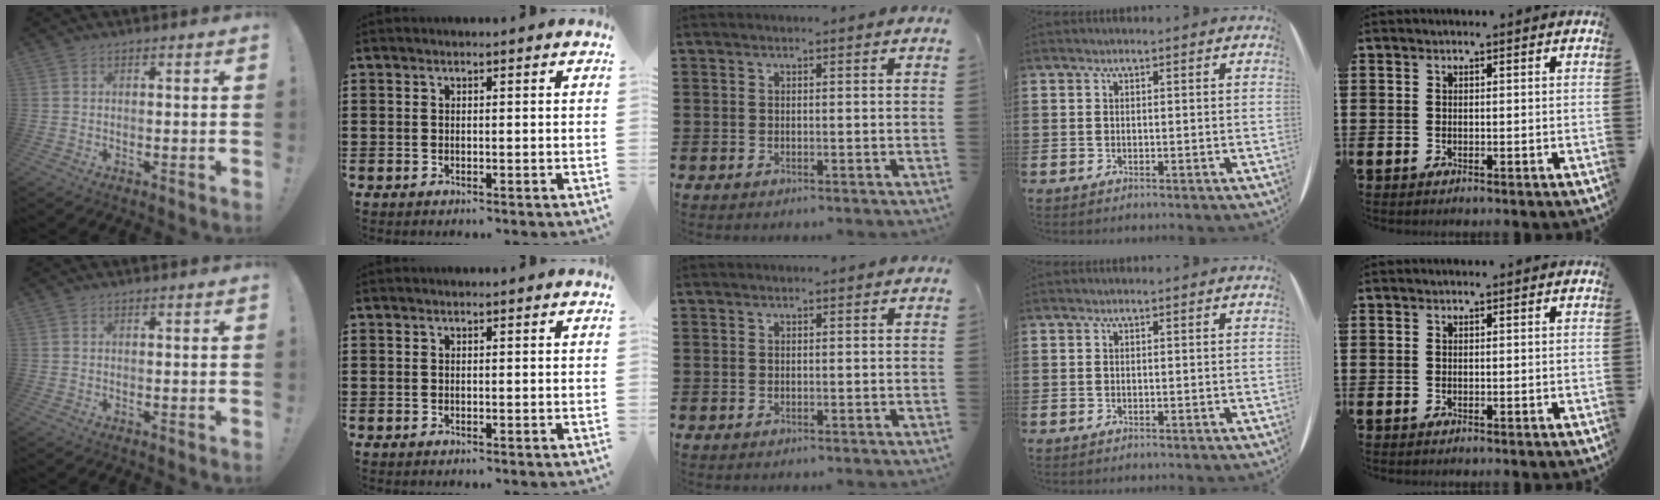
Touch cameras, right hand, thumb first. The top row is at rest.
{}